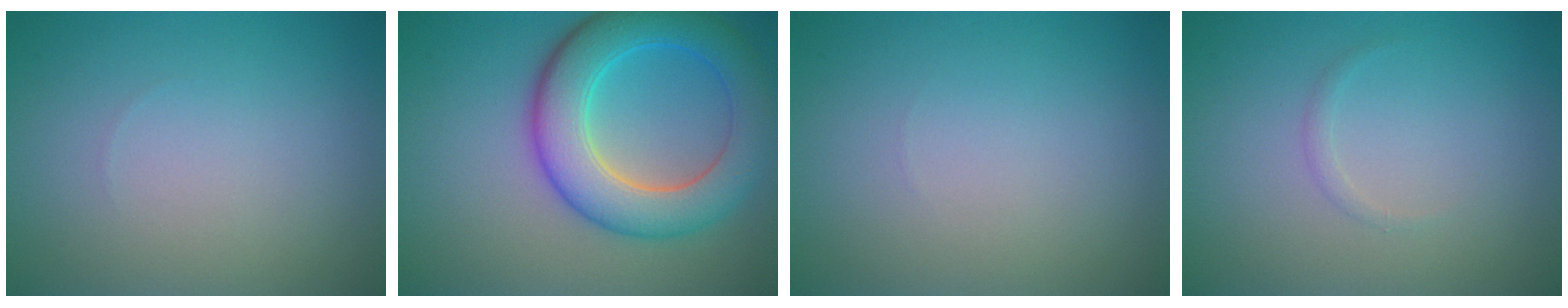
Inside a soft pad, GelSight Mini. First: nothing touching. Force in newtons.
{"total": 7.9, "press": 7.9, "slide": 0.3}
{"total": 0.0}
{"total": 0.6, "press": 0.6, "slide": 0.1}